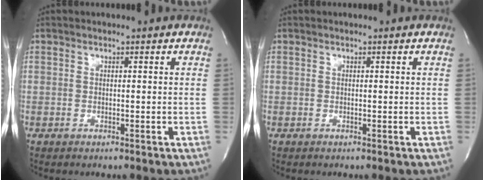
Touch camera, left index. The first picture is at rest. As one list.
[{"total": 0.0}]